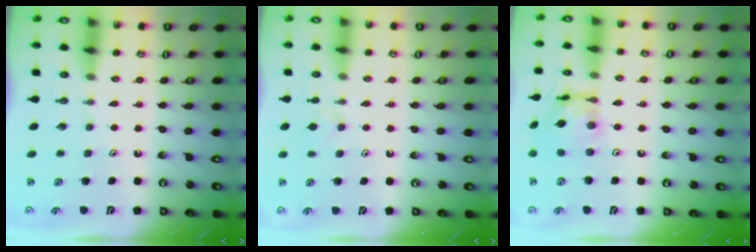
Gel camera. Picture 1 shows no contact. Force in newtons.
{"total": 3.7, "press": 3.6, "slide": 0.6}
{"total": 11.7, "press": 11.7, "slide": 1.0}